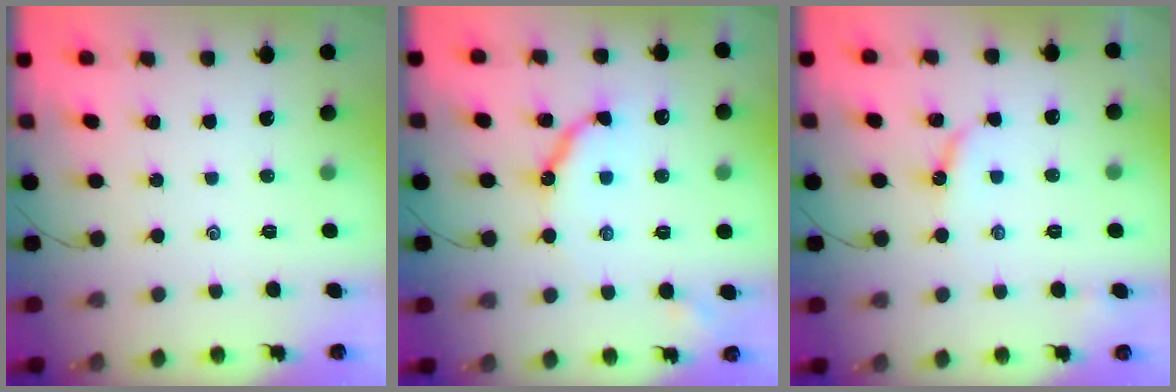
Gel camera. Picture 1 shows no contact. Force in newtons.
{"total": 9.5, "press": 9.5, "slide": 0.8}
{"total": 4.4, "press": 4.4, "slide": 0.4}